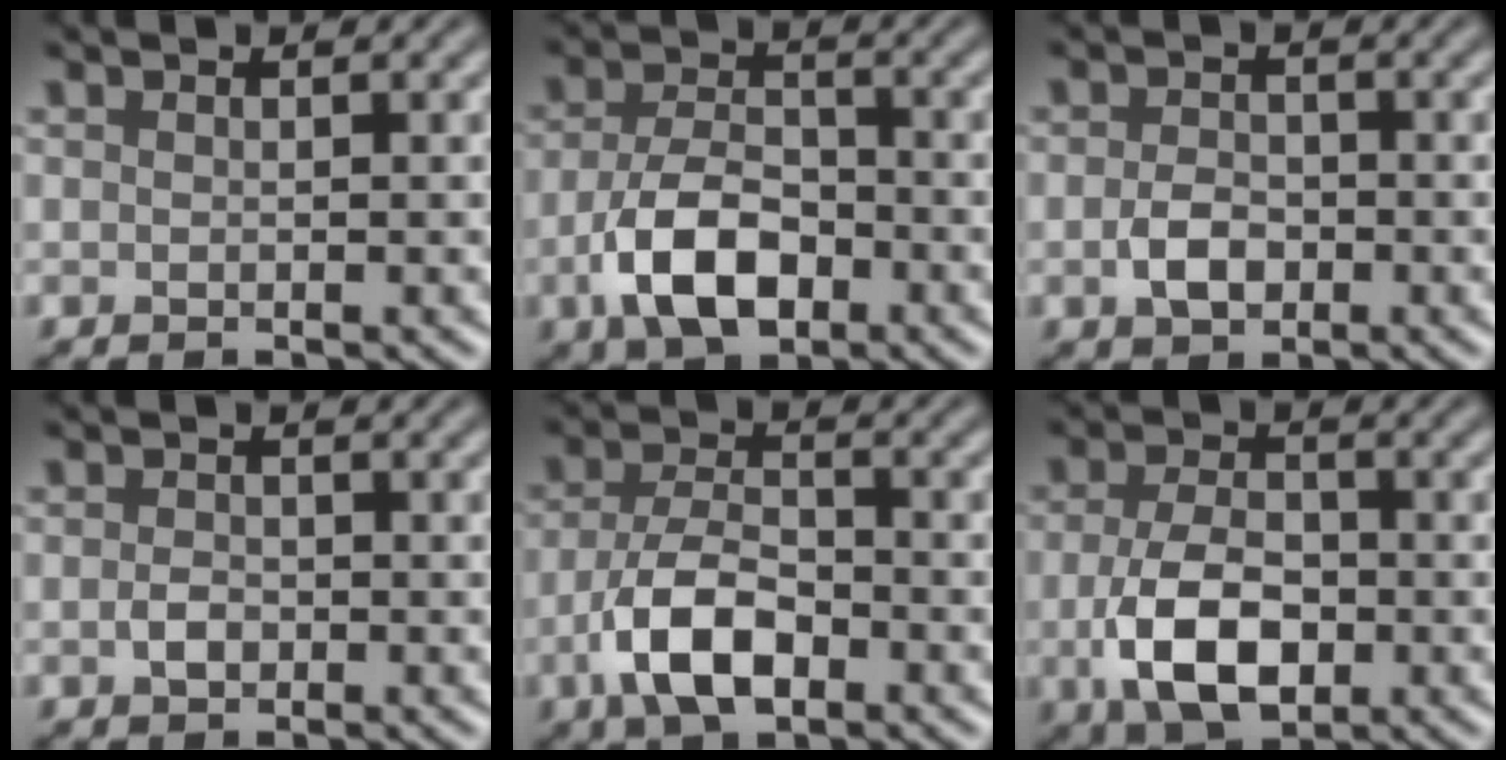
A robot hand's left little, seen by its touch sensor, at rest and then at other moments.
{"total": 6.3, "force": [-2.6, 3.4, 4.6], "torque": [-0.093, -0.006, -0.052]}
{"total": 2.6, "force": [-0.8, 1.8, 1.7], "torque": [-0.034, -0.003, -0.019]}
{"total": 1.4, "force": [-0.5, 1.0, 0.8], "torque": [-0.018, -0.002, -0.012]}
{"total": 5.8, "force": [-2.5, 2.7, 4.4], "torque": [-0.090, -0.004, -0.055]}
{"total": 6.6, "force": [-1.7, 3.9, 5.0], "torque": [-0.112, -0.011, -0.031]}